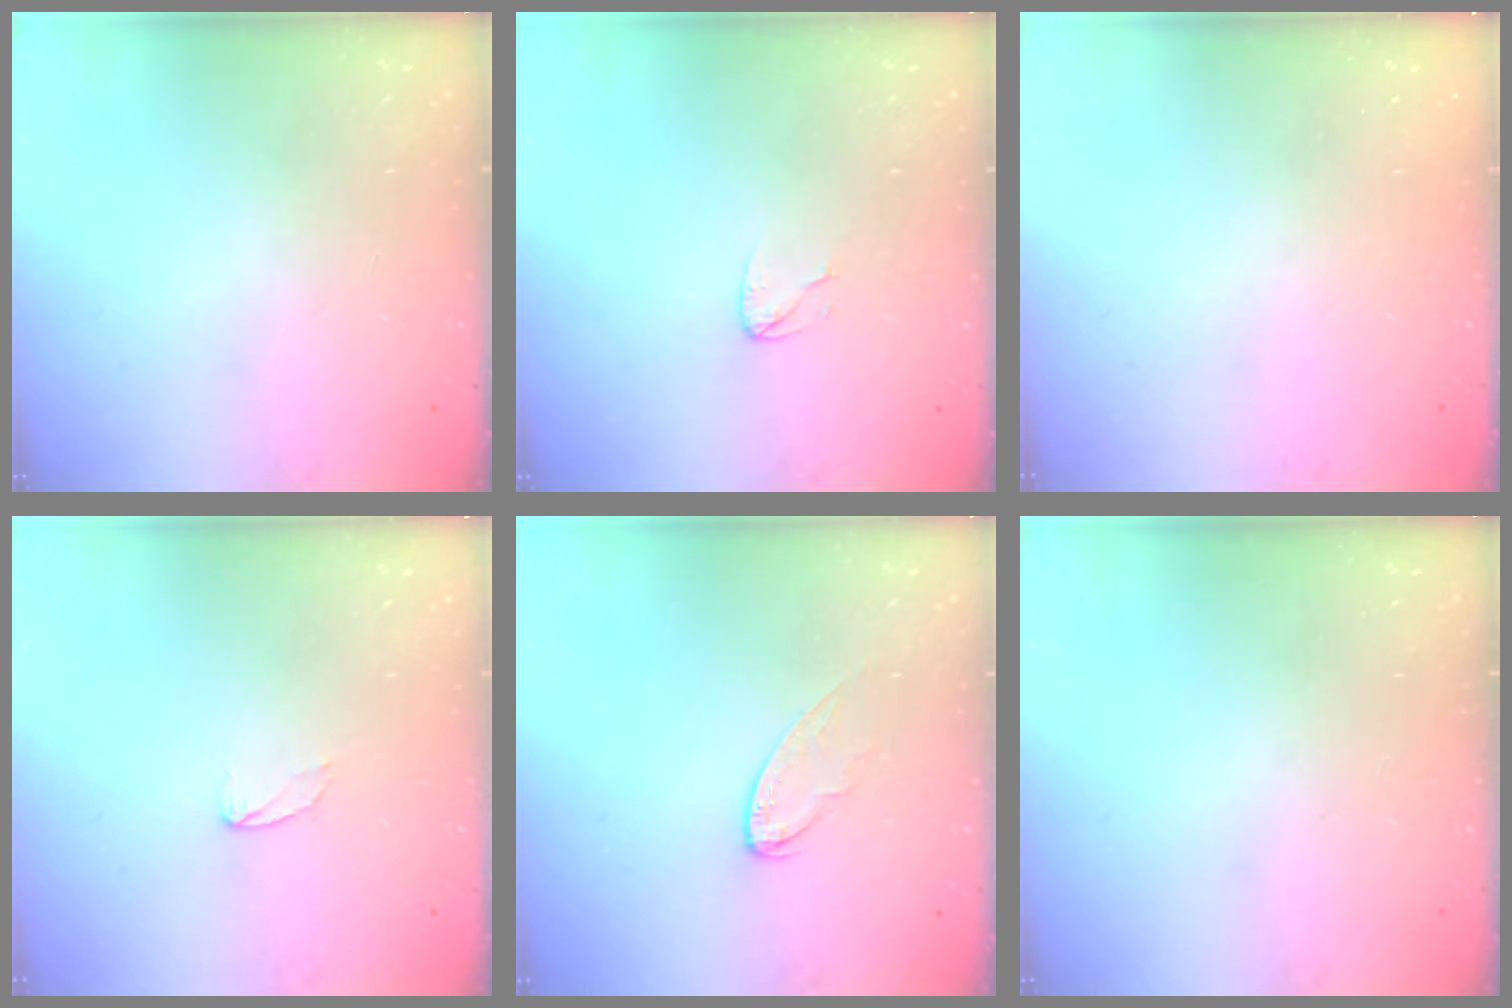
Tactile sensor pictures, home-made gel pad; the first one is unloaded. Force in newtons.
{"total": 3.5, "press": 3.5, "slide": 0.2}
{"total": 0.0}
{"total": 4.0, "press": 4.0, "slide": 0.4}
{"total": 5.5, "press": 5.5, "slide": 0.4}
{"total": 0.0}